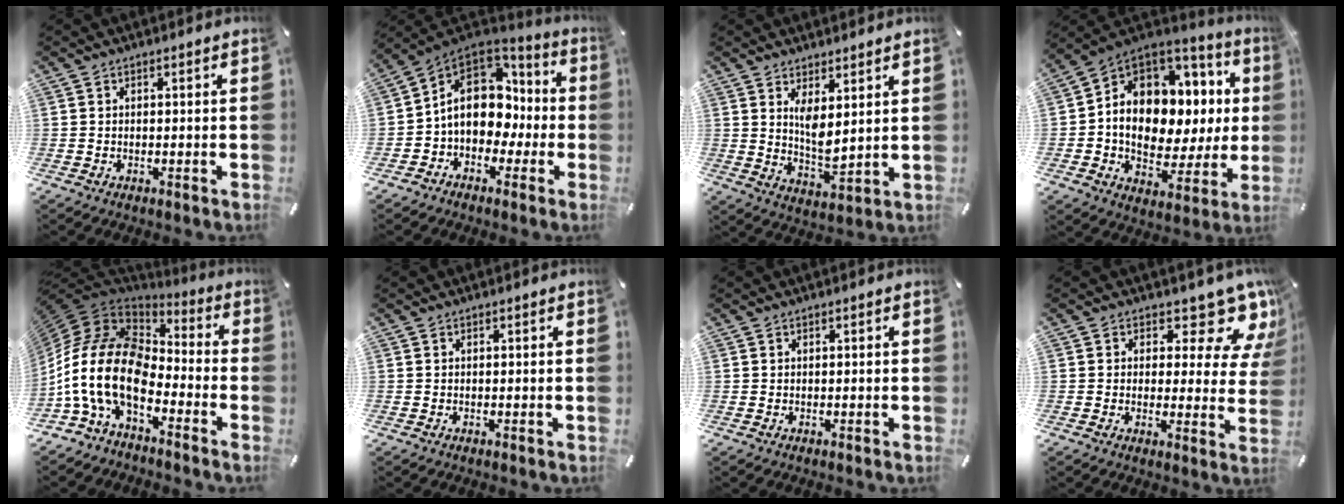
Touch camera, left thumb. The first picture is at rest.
{"total": 14.1, "force": [0.5, 11.4, 8.2], "torque": [-0.144, 0.001, 0.012]}
{"total": 6.4, "force": [4.0, 2.7, 4.3], "torque": [-0.081, -0.031, 0.067]}
{"total": 13.1, "force": [1.2, 9.9, 8.6], "torque": [-0.137, -0.030, 0.019]}
{"total": 18.6, "force": [-7.2, 11.0, 13.1], "torque": [-0.295, 0.021, -0.134]}
{"total": 0.0}
{"total": 0.0}
{"total": 10.7, "force": [7.0, 4.9, 6.5], "torque": [-0.073, -0.056, 0.118]}